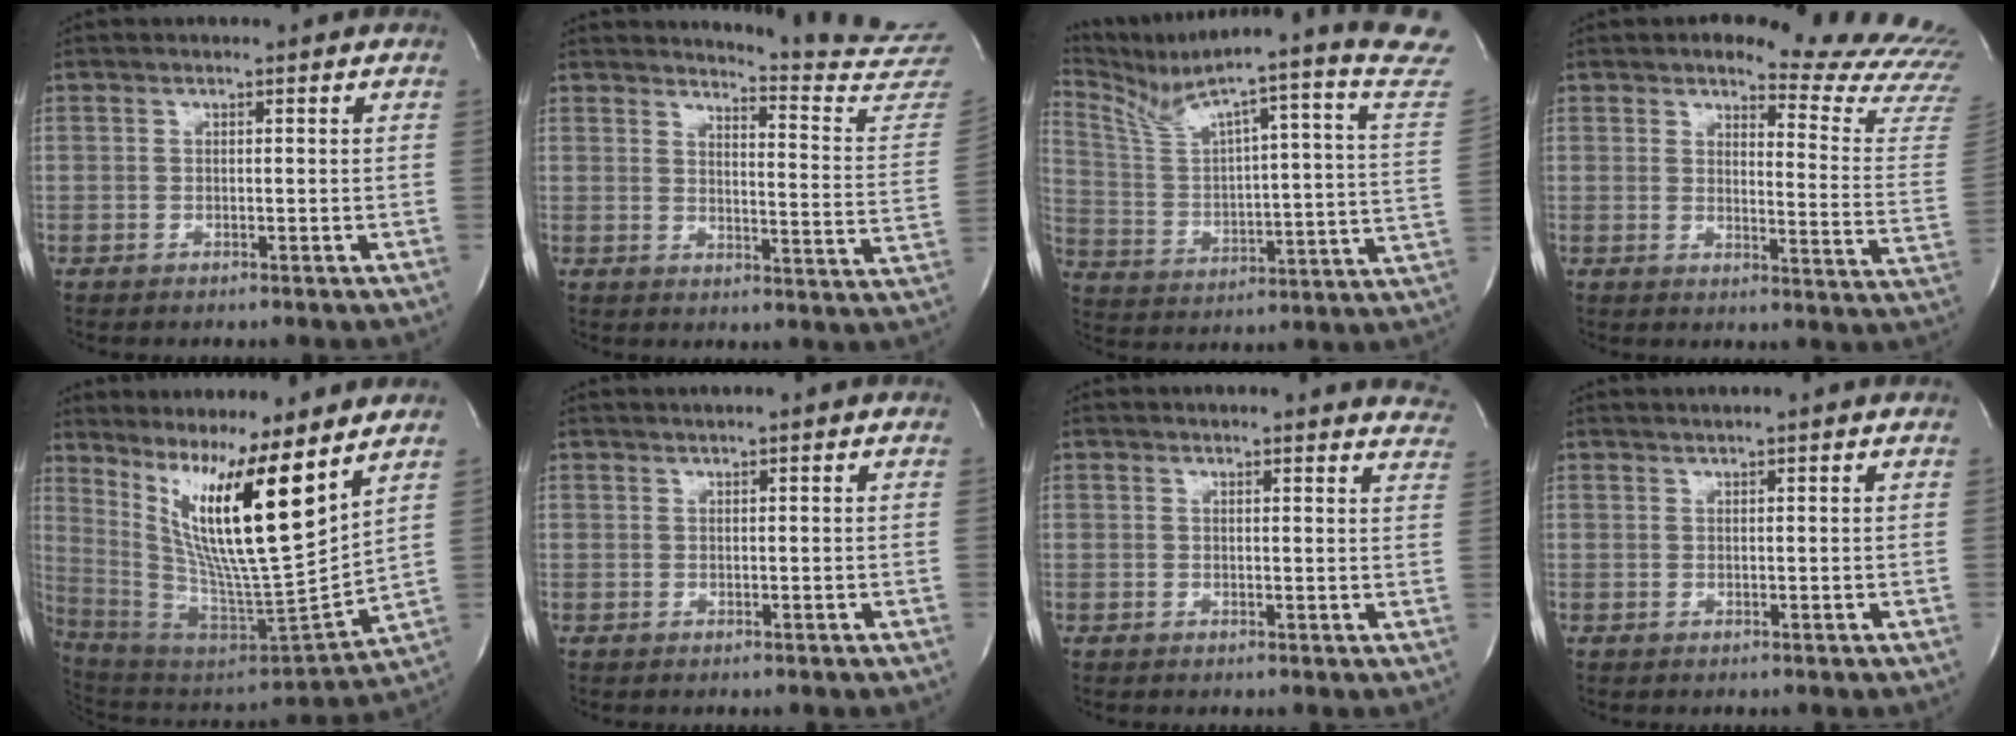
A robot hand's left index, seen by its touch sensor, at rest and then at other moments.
{"total": 14.9, "force": [14.8, -1.8, 1.3], "torque": [-0.018, -0.148, 0.155]}
{"total": 24.0, "force": [20.2, -1.3, 12.9], "torque": [-0.223, -0.078, 0.274]}
{"total": 17.3, "force": [16.2, 1.7, 5.8], "torque": [-0.058, -0.138, 0.160]}
{"total": 18.6, "force": [10.6, 0.3, 15.2], "torque": [-0.276, -0.027, 0.186]}
{"total": 1.9, "force": [1.8, -0.5, 0.6], "torque": [-0.013, 0.008, 0.027]}
{"total": 13.6, "force": [13.2, 1.9, 2.8], "torque": [-0.017, -0.045, 0.123]}
{"total": 3.8, "force": [3.5, -0.6, 1.3], "torque": [-0.018, 0.015, 0.039]}